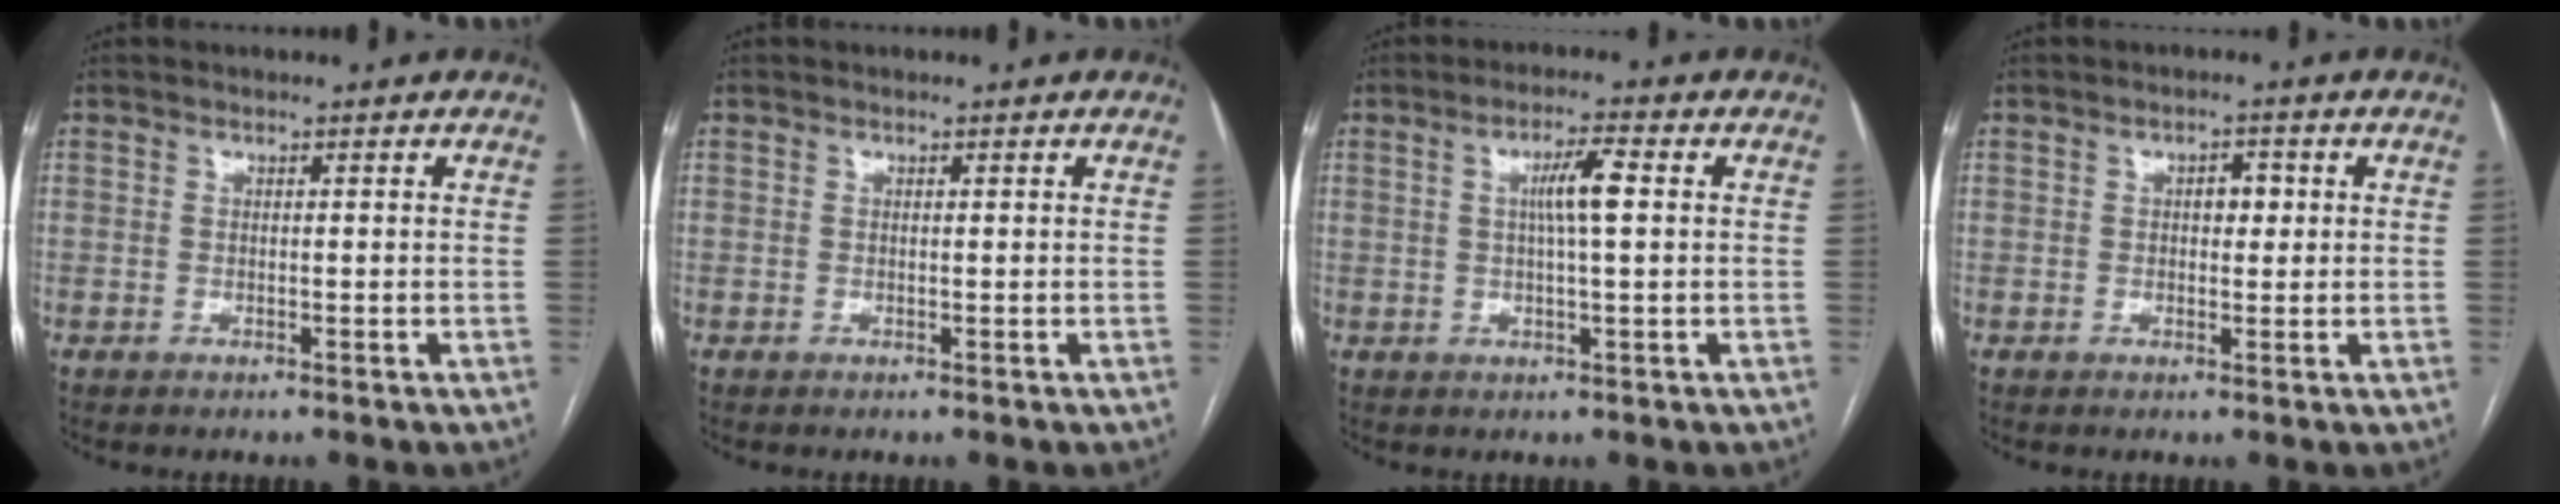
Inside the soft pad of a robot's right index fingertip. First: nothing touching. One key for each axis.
{"total": 0.0}
{"total": 5.0, "fx": 0.8, "fy": 0.2, "fz": 5.0, "tx": -0.090, "ty": 0.005, "tz": 0.014}
{"total": 2.5, "fx": 0.4, "fy": 1.4, "fz": 2.1, "tx": -0.030, "ty": 0.008, "tz": 0.006}